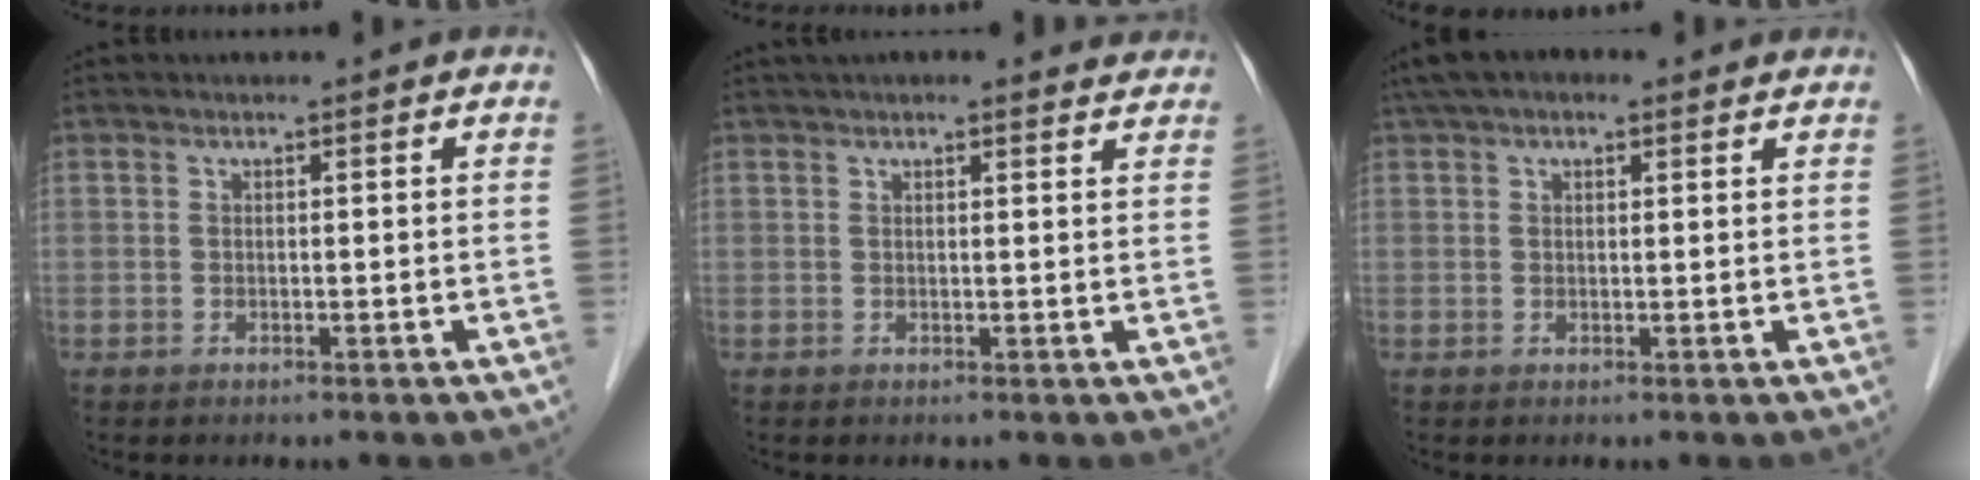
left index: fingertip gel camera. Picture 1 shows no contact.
{"total": 6.5, "force": [5.8, 1.9, 2.2], "torque": [-0.018, 0.029, 0.061]}
{"total": 6.8, "force": [4.7, 2.9, 3.9], "torque": [-0.065, 0.043, 0.074]}